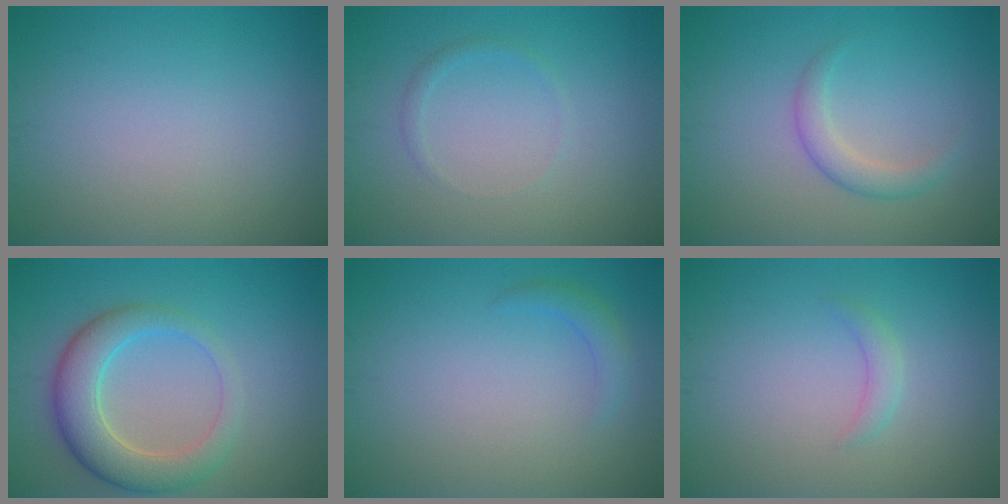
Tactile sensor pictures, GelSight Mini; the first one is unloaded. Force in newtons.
{"total": 0.8, "press": 0.8, "slide": 0.1}
{"total": 2.0, "press": 2.0, "slide": 0.1}
{"total": 5.6, "press": 5.5, "slide": 0.4}
{"total": 1.4, "press": 1.4, "slide": 0.0}
{"total": 1.2, "press": 1.2, "slide": 0.1}